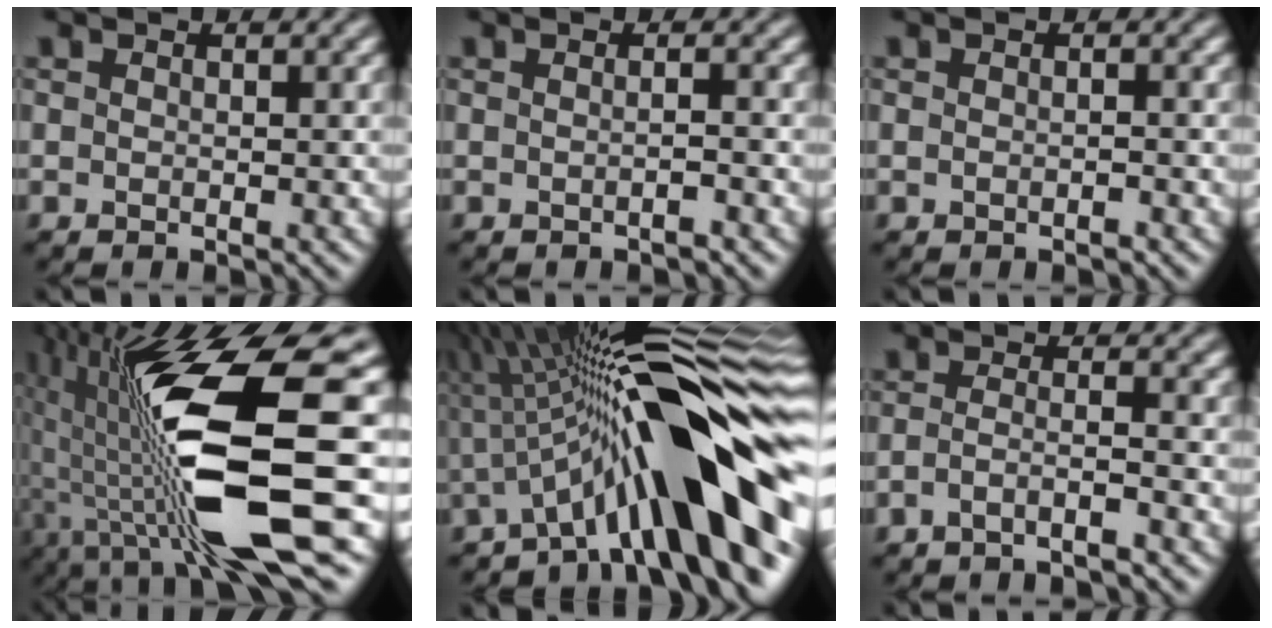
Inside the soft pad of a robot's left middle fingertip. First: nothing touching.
{"total": 1.3, "force": [-0.3, 0.4, 1.2], "torque": [-0.012, 0.001, -0.011]}
{"total": 0.6, "force": [-0.3, 0.3, 0.5], "torque": [-0.008, -0.001, -0.005]}
{"total": 14.5, "force": [-1.0, 3.9, 14.0], "torque": [-0.253, -0.008, -0.011]}
{"total": 14.6, "force": [-2.0, 3.2, 14.1], "torque": [-0.191, 0.029, -0.032]}
{"total": 2.1, "force": [-1.4, 0.4, 1.6], "torque": [-0.022, 0.000, -0.036]}